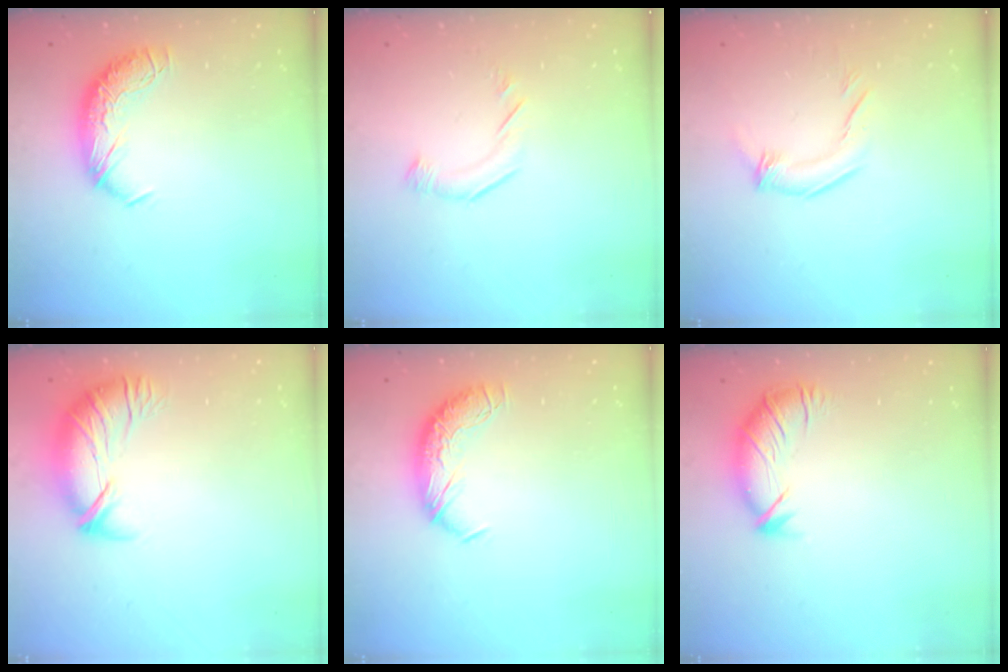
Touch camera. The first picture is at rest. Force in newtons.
{"total": 5.3, "press": 5.3, "slide": 0.2}
{"total": 2.3, "press": 2.3, "slide": 0.6}
{"total": 3.3, "press": 2.4, "slide": 2.3}
{"total": 0.0}
{"total": 2.8, "press": 2.0, "slide": 1.9}